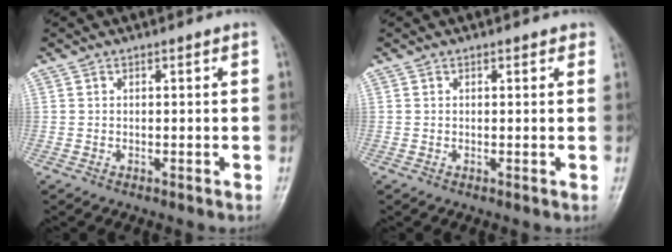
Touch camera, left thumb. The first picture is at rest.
{"total": 1.0, "force": [0.7, 0.5, 0.5], "torque": [0.001, -0.002, 0.003]}